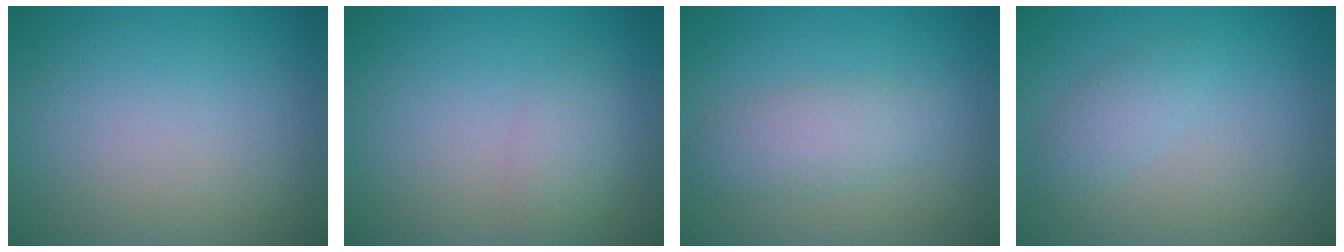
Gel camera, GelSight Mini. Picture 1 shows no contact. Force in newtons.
{"total": 1.8, "press": 1.8, "slide": 0.1}
{"total": 2.9, "press": 2.9, "slide": 0.1}
{"total": 1.6, "press": 1.6, "slide": 0.0}